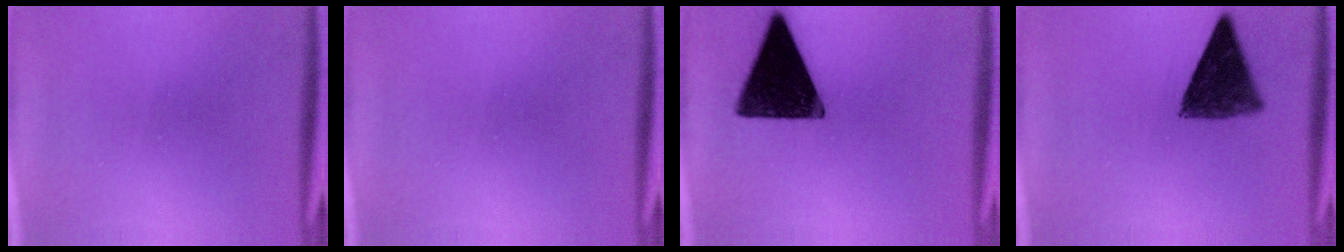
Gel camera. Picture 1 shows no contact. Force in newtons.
{"total": 0.0}
{"total": 16.2}
{"total": 10.1}